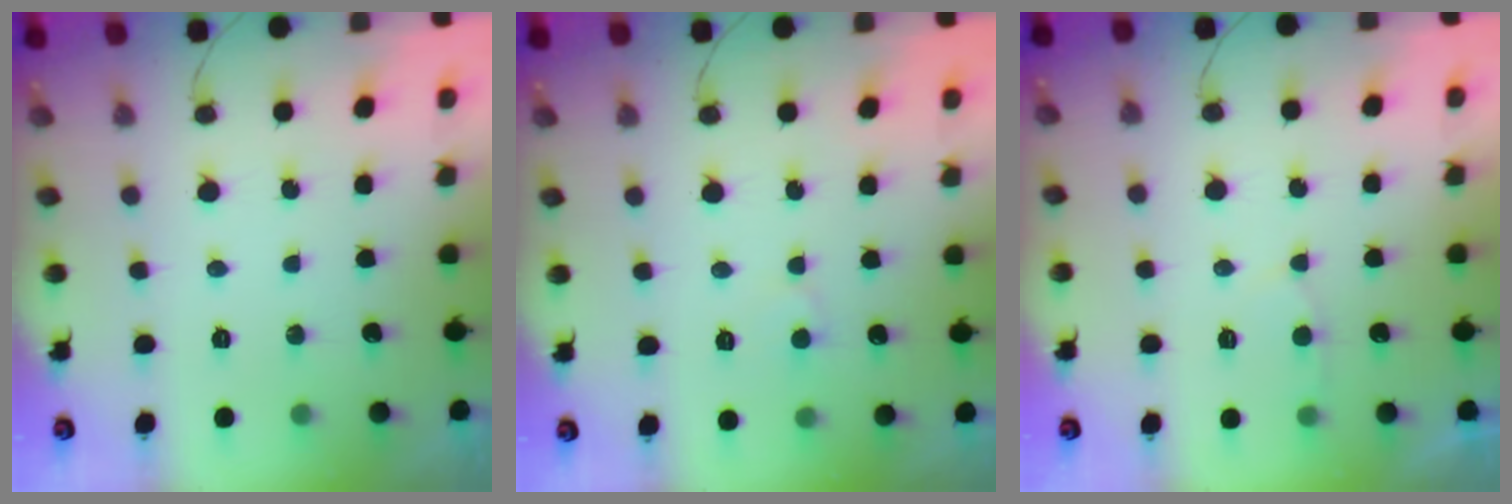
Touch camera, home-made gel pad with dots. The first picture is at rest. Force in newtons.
{"total": 4.4, "press": 4.4, "slide": 0.4}
{"total": 3.0, "press": 3.0, "slide": 0.4}